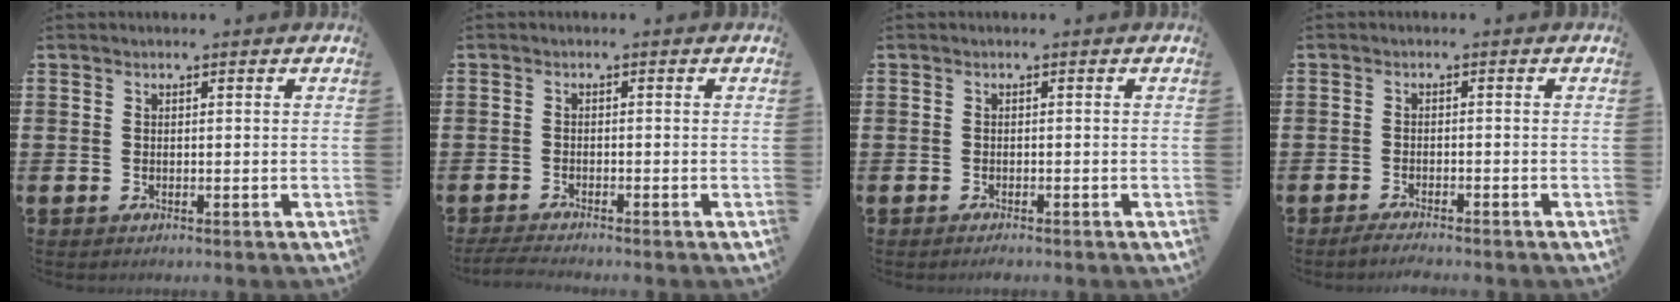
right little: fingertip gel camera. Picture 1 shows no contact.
{"total": 1.4, "force": [-1.3, 0.0, 0.7], "torque": [-0.011, 0.002, -0.025]}
{"total": 0.7, "force": [-0.6, 0.1, 0.3], "torque": [-0.006, -0.003, -0.011]}
{"total": 1.7, "force": [-1.5, -0.1, 0.6], "torque": [-0.009, 0.001, -0.030]}